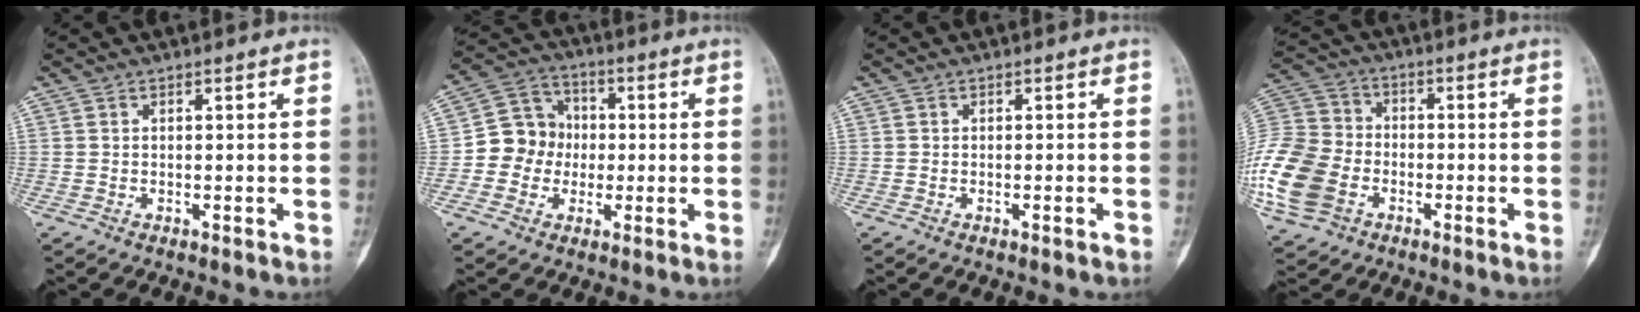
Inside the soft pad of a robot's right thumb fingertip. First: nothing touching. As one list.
[{"total": 9.3, "force": [-0.9, 8.6, 3.3], "torque": [-0.019, 0.027, -0.029]}, {"total": 0.8, "force": [-0.4, 0.0, 0.7], "torque": [-0.013, 0.001, -0.004]}, {"total": 17.8, "force": [-5.8, 13.2, 10.4], "torque": [-0.237, 0.021, -0.113]}]